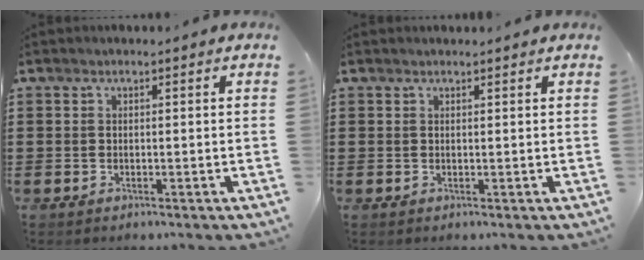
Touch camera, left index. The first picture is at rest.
{"total": 0.7, "force": [0.6, 0.0, 0.2], "torque": [-0.005, -0.001, 0.013]}